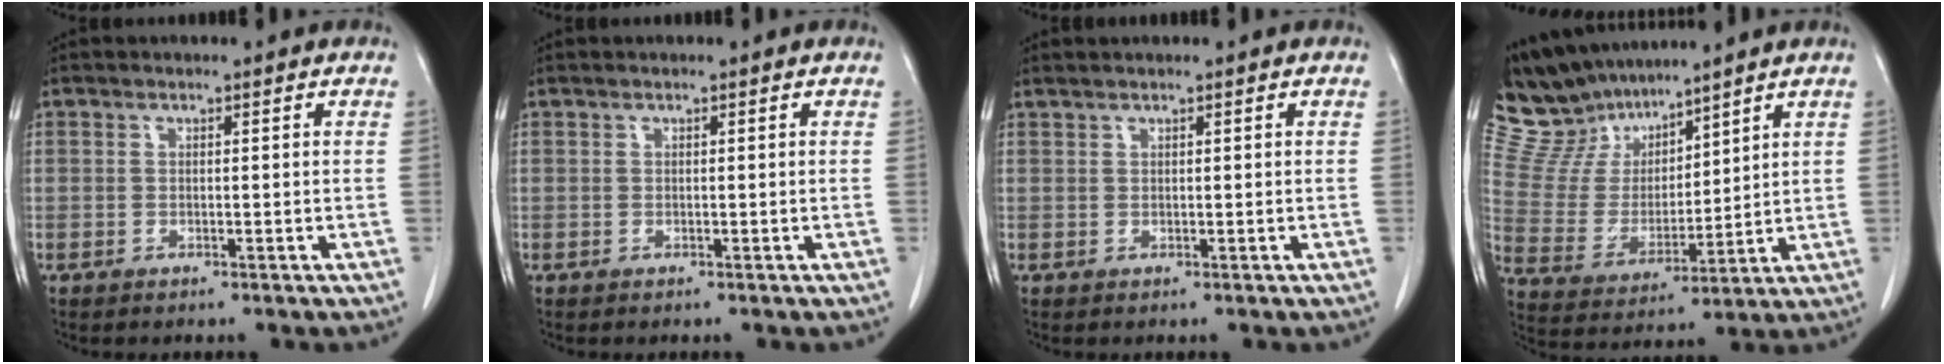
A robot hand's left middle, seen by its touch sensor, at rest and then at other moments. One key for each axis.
{"total": 0.0}
{"total": 0.6, "fx": 0.5, "fy": -0.1, "fz": 0.1, "tx": -0.006, "ty": 0.005, "tz": 0.015}
{"total": 12.3, "fx": 11.1, "fy": 4.2, "fz": 3.1, "tx": -0.083, "ty": 0.021, "tz": 0.225}